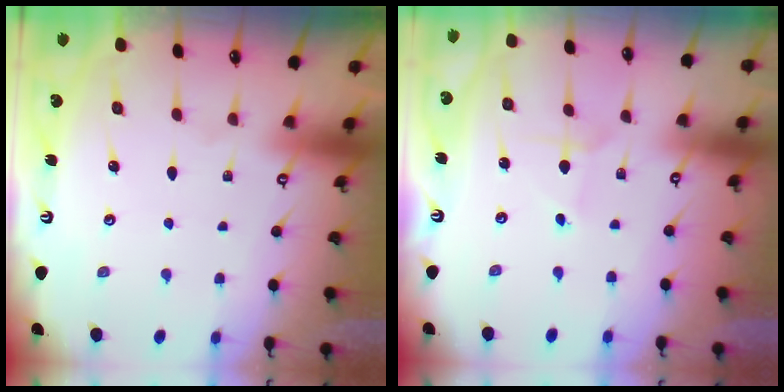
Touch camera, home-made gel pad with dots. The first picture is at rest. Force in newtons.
{"total": 1.8, "press": 1.8, "slide": 0.2}